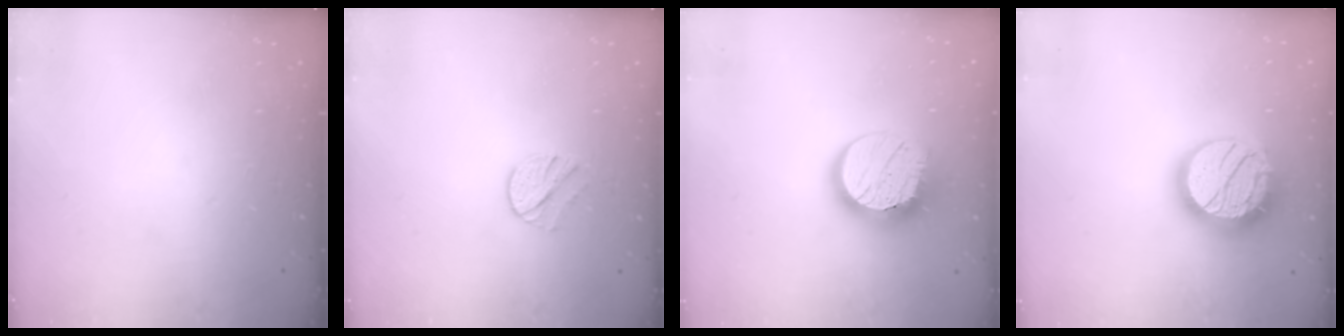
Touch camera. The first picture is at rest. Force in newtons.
{"total": 8.2, "press": 8.1, "slide": 0.7}
{"total": 15.2, "press": 15.1, "slide": 0.8}
{"total": 21.0, "press": 20.9, "slide": 1.4}